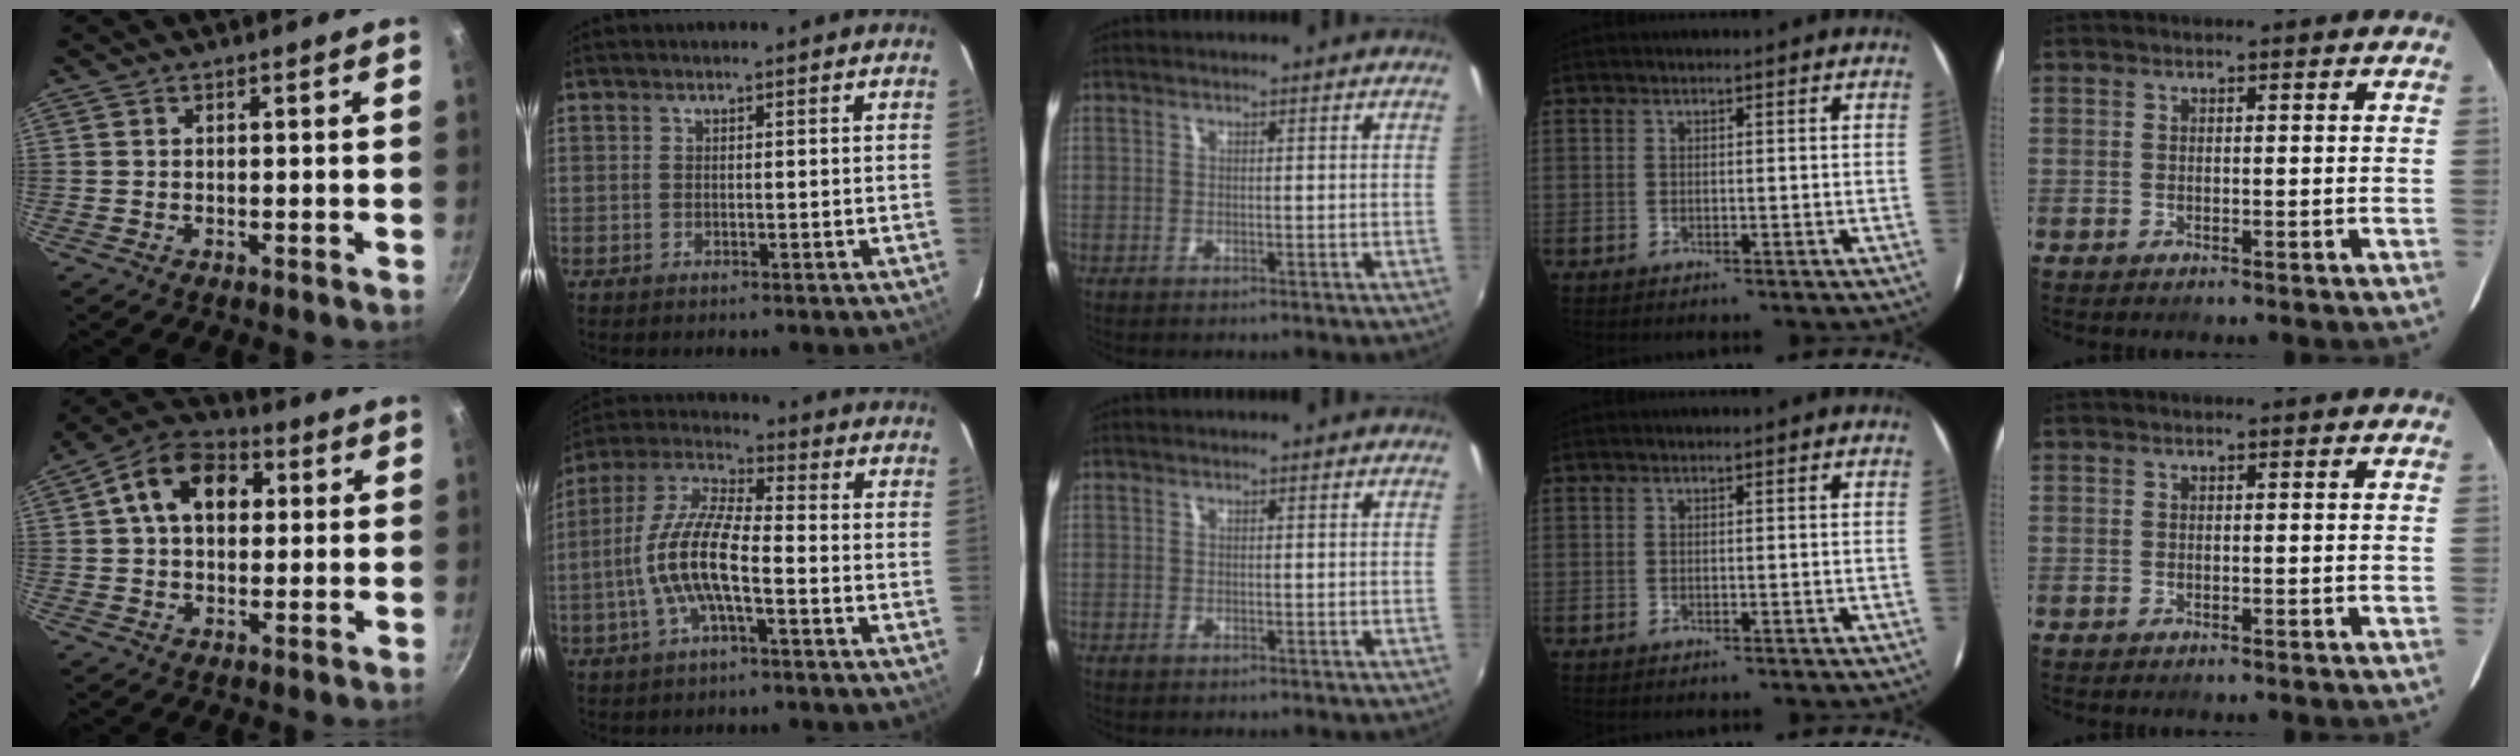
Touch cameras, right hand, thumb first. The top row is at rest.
{"thumb": {"total": 12.8, "force": [2.9, 8.9, 8.7], "torque": [-0.116, 0.020, 0.030]}, "index": {"total": 11.8, "force": [-3.3, 3.0, 10.9], "torque": [-0.228, 0.004, -0.066]}}